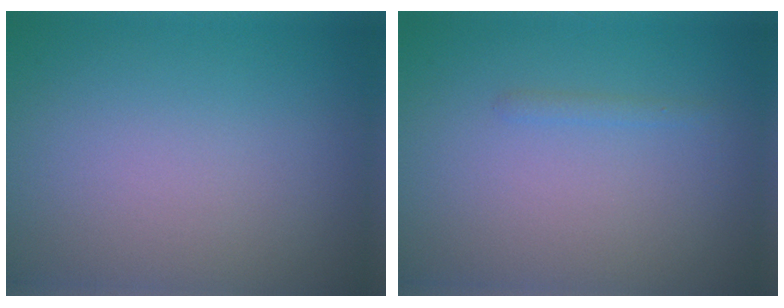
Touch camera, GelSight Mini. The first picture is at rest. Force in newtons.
{"total": 0.7, "press": 0.7, "slide": 0.0}